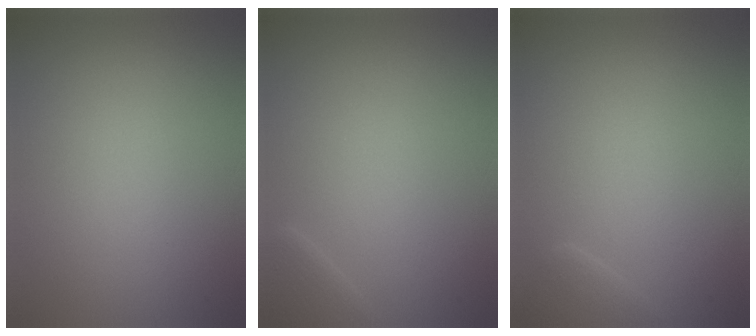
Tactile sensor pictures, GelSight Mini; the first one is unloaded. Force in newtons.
{"total": 1.7, "press": 1.7, "slide": 0.1}
{"total": 1.5, "press": 1.5, "slide": 0.1}